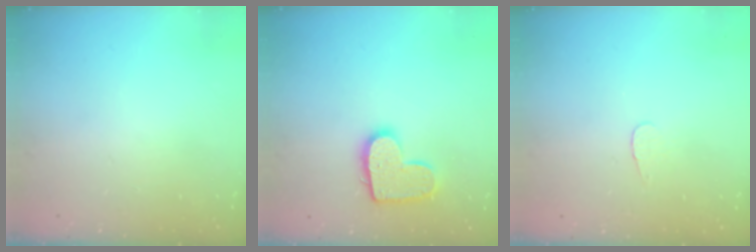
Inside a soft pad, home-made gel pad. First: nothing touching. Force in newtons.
{"total": 12.0, "press": 11.9, "slide": 0.6}
{"total": 3.4, "press": 3.4, "slide": 0.4}